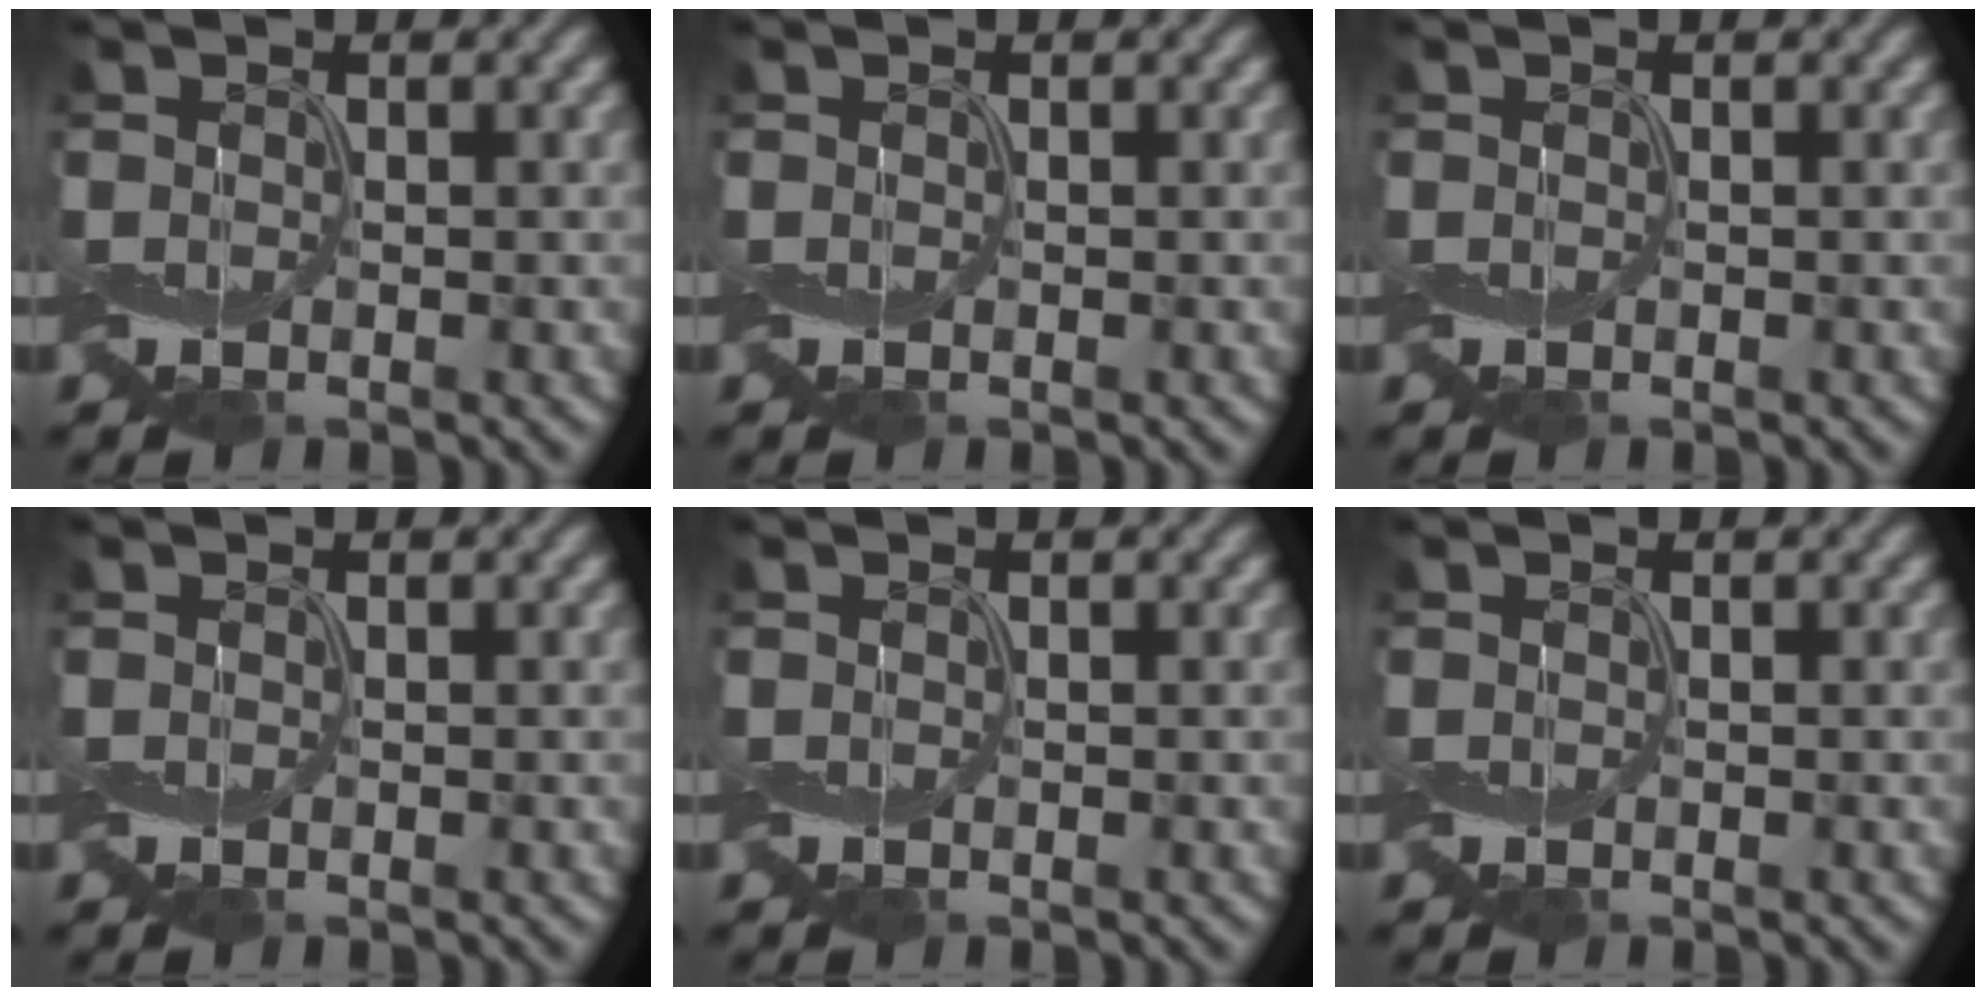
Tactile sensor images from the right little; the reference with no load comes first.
{"total": 0.0}
{"total": 0.0}
{"total": 0.0}
{"total": 0.0}
{"total": 0.0}